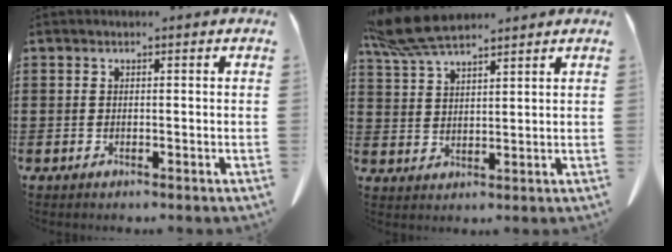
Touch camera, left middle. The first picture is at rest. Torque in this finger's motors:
{"motor_torque": [0.20, 0.14, 0.24, 0.10]}